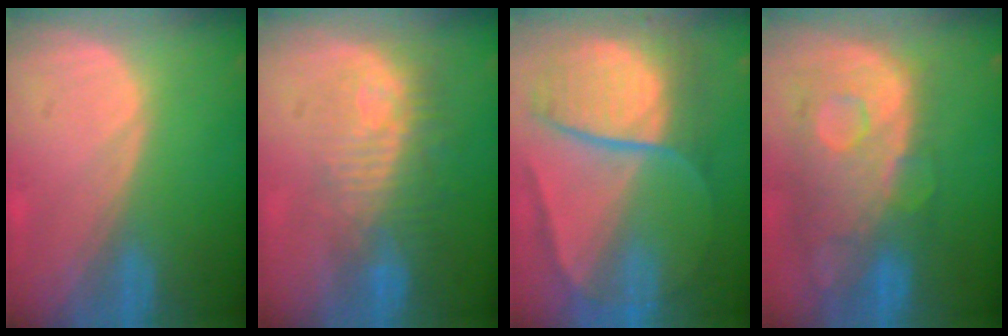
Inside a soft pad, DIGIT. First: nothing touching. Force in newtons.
{"total": 9.8, "press": 8.9, "slide": 4.1}
{"total": 10.4, "press": 10.3, "slide": 1.1}
{"total": 12.0, "press": 10.1, "slide": 6.5}